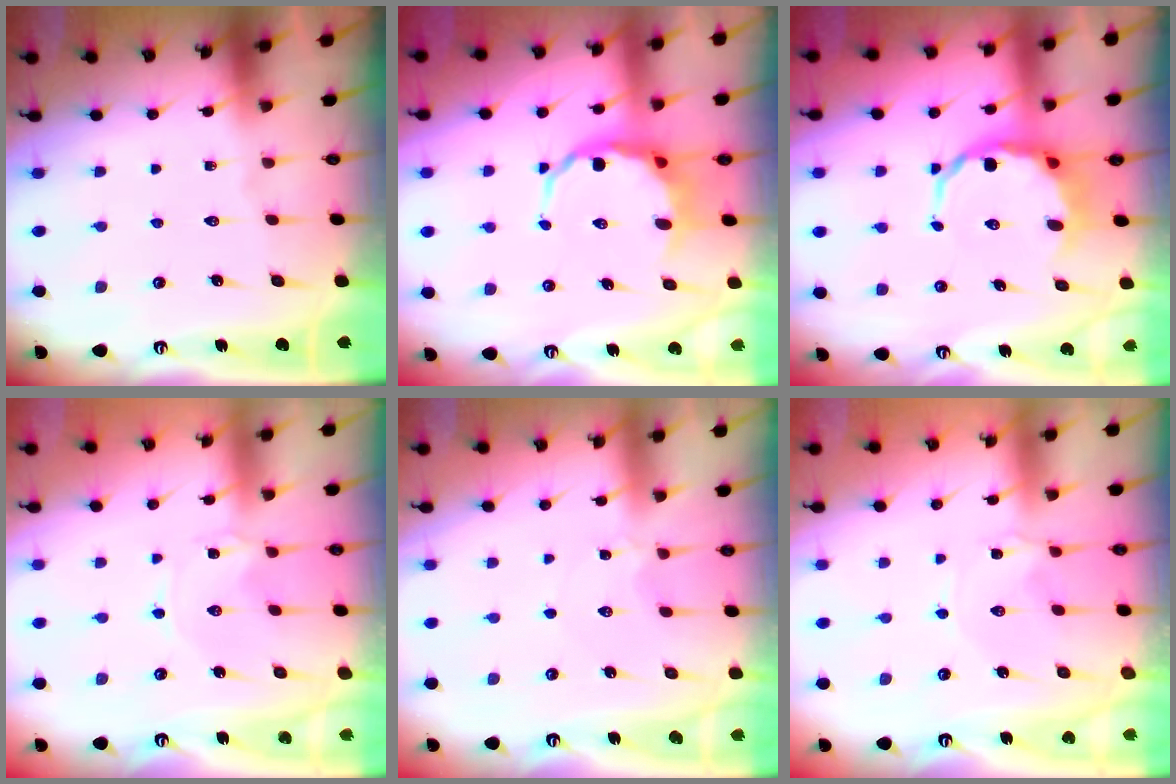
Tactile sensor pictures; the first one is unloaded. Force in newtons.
{"total": 7.2, "press": 6.9, "slide": 1.8}
{"total": 9.0, "press": 8.6, "slide": 2.5}
{"total": 0.7, "press": 0.7, "slide": 0.1}
{"total": 2.8, "press": 2.8, "slide": 0.3}
{"total": 1.8, "press": 1.8, "slide": 0.3}